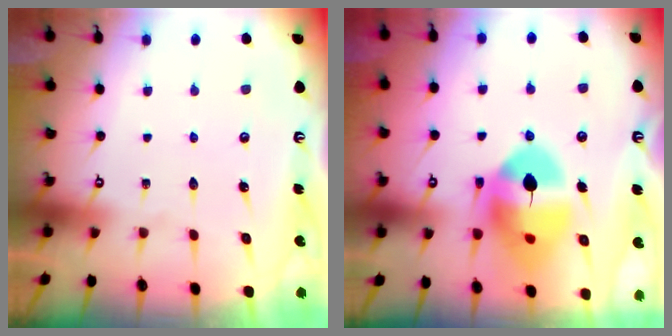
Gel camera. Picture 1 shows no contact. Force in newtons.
{"total": 14.9, "press": 14.8, "slide": 2.0}